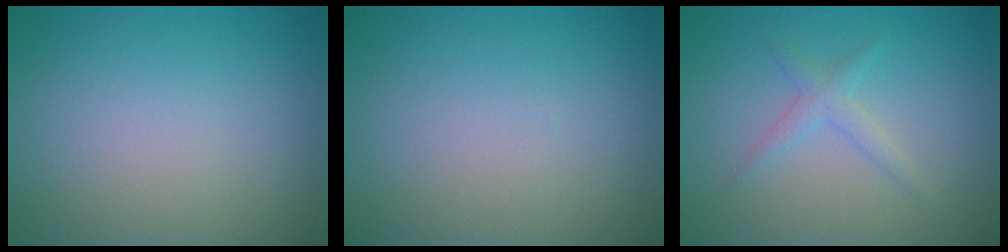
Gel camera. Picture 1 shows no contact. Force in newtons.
{"total": 0.0}
{"total": 1.6, "press": 1.6, "slide": 0.1}